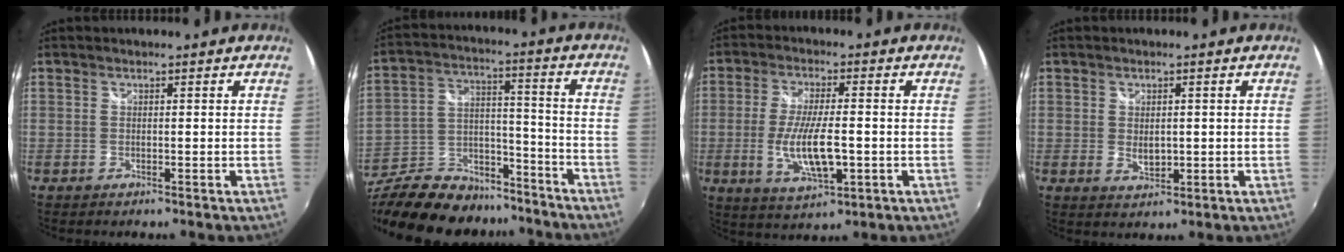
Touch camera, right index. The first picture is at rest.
{"total": 27.4, "force": [-21.6, 12.5, 11.2], "torque": [-0.253, 0.035, -0.319]}
{"total": 10.7, "force": [-2.2, 2.9, 10.1], "torque": [-0.197, -0.014, -0.035]}
{"total": 3.2, "force": [-0.1, 2.1, 2.5], "torque": [-0.040, -0.004, 0.003]}